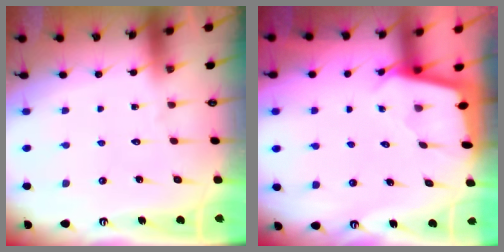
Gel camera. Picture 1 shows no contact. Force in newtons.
{"total": 1.9, "press": 1.9, "slide": 0.1}